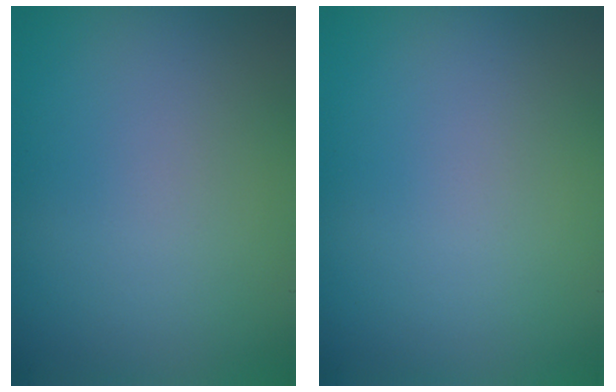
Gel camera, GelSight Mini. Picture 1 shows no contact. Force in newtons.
{"total": 0.0}